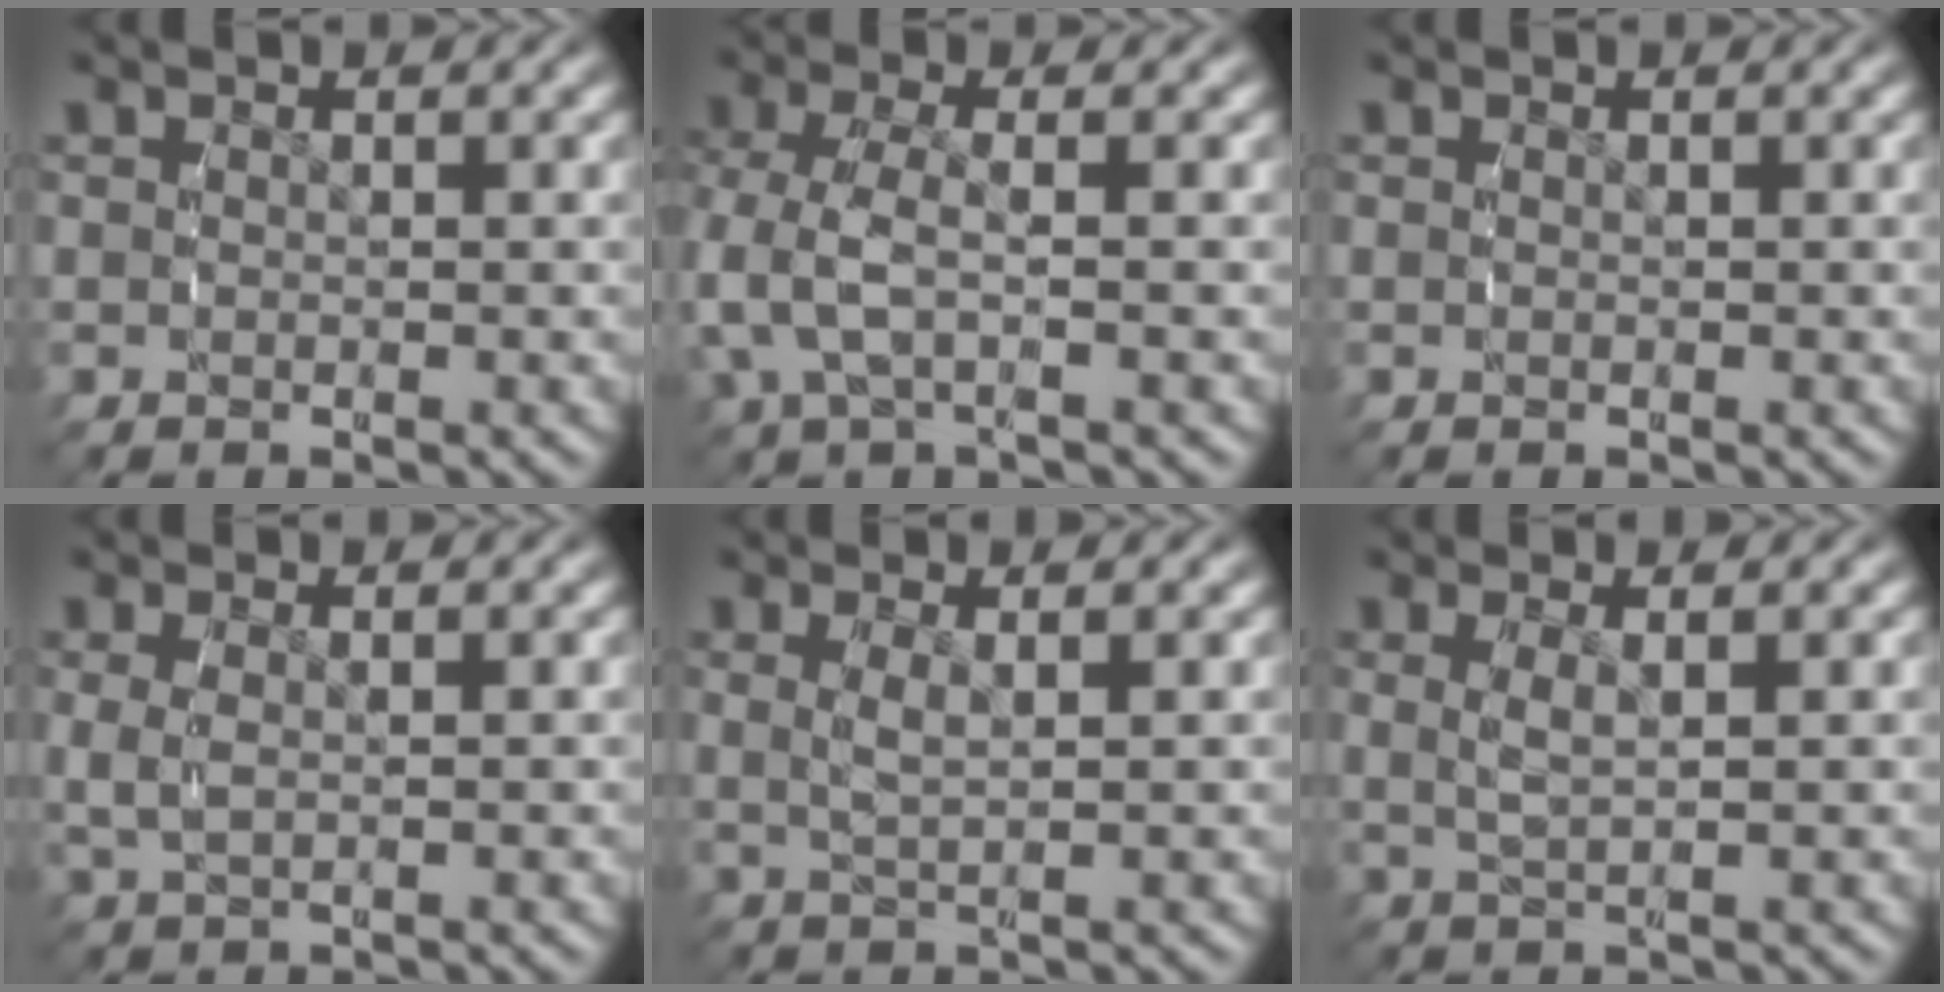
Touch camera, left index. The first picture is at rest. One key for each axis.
{"total": 3.7, "fx": -0.7, "fy": 2.1, "fz": 3.0, "tx": -0.093, "ty": -0.013, "tz": -0.007}
{"total": 0.0}
{"total": 2.2, "fx": 0.1, "fy": 1.5, "fz": 1.7, "tx": -0.047, "ty": -0.007, "tz": 0.008}
{"total": 1.6, "fx": 0.5, "fy": 0.2, "fz": 1.5, "tx": -0.038, "ty": -0.007, "tz": 0.013}
{"total": 1.8, "fx": 0.5, "fy": 0.5, "fz": 1.7, "tx": -0.043, "ty": -0.005, "tz": 0.013}